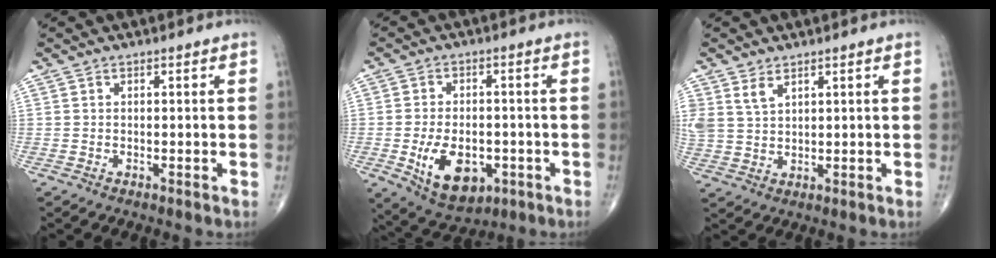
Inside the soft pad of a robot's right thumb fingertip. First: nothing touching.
{"total": 12.0, "force": [-3.4, 7.4, 8.8], "torque": [-0.126, 0.004, -0.040]}
{"total": 4.5, "force": [2.7, 2.6, 2.4], "torque": [-0.045, -0.009, 0.064]}